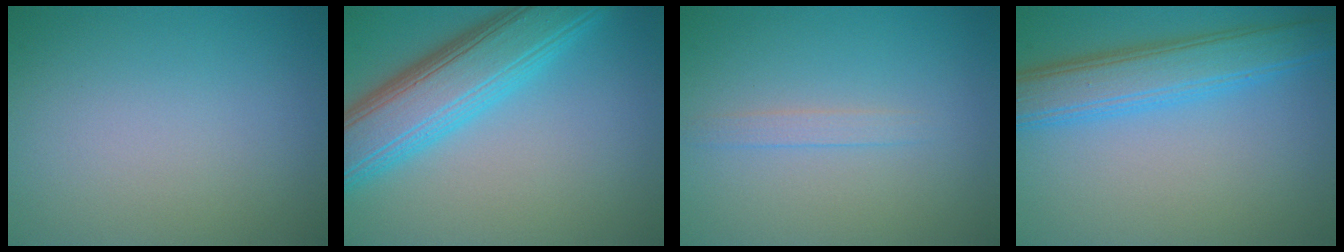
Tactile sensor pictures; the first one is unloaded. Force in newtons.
{"total": 8.7, "press": 8.7, "slide": 0.2}
{"total": 1.2, "press": 1.2, "slide": 0.1}
{"total": 5.7, "press": 5.7, "slide": 0.1}